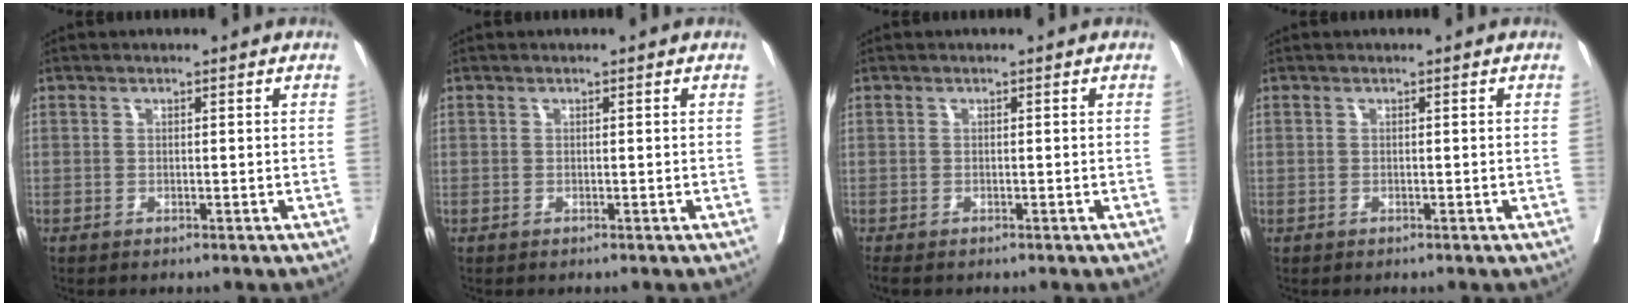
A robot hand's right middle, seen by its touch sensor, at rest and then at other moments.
{"total": 0.0}
{"total": 2.1, "force": [-1.6, 0.8, 1.0], "torque": [-0.017, -0.009, -0.024]}
{"total": 0.0}